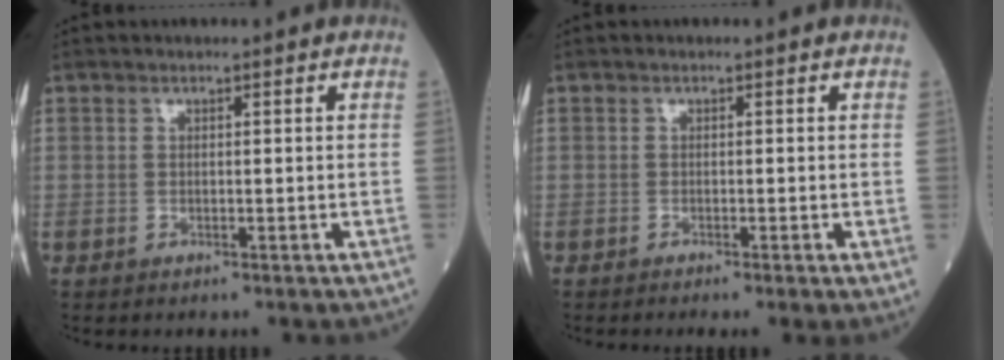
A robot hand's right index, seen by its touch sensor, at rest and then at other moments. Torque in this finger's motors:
{"motor_torque": [0.16, -0.14, 0.05, 0.03]}